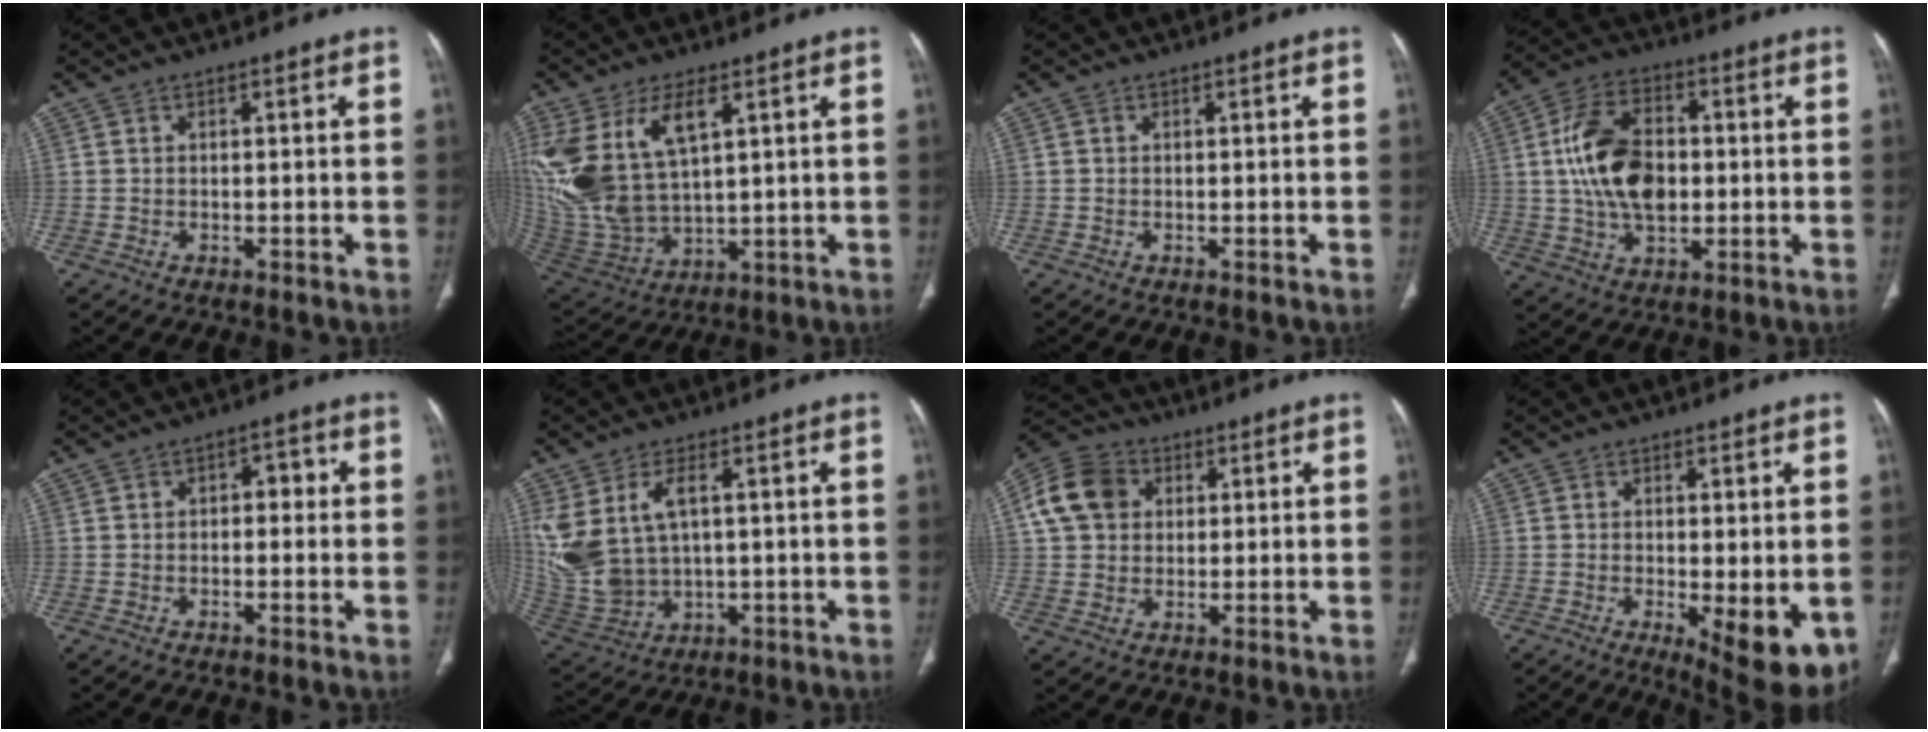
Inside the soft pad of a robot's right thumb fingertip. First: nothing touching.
{"total": 18.9, "force": [6.6, 9.6, 14.9], "torque": [-0.313, -0.024, 0.145]}
{"total": 0.0}
{"total": 15.1, "force": [0.8, 9.4, 11.9], "torque": [-0.203, 0.014, 0.014]}
{"total": 3.1, "force": [0.2, 2.0, 2.4], "torque": [-0.015, 0.013, -0.005]}
{"total": 13.7, "force": [3.1, 8.1, 10.5], "torque": [-0.234, -0.007, 0.086]}
{"total": 10.8, "force": [2.8, 8.8, 5.6], "torque": [-0.095, 0.010, 0.042]}
{"total": 10.6, "force": [-2.6, 3.5, 9.6], "torque": [-0.127, -0.023, -0.028]}